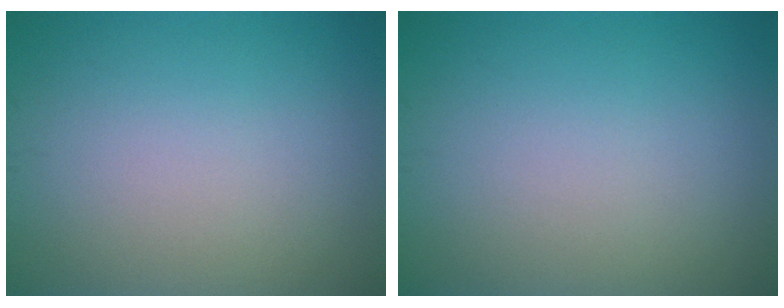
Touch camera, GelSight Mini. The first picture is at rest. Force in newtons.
{"total": 0.0}